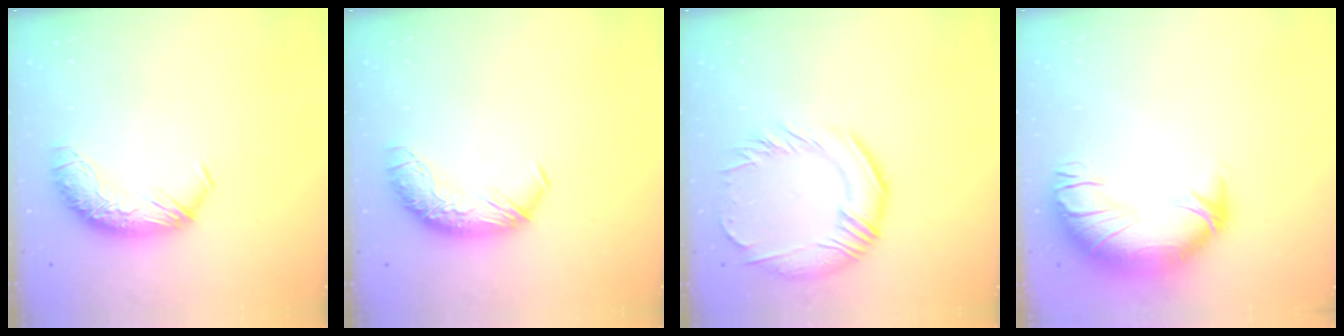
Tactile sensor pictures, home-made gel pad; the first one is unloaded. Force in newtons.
{"total": 0.0}
{"total": 5.1, "press": 4.7, "slide": 2.1}
{"total": 3.8, "press": 2.1, "slide": 3.2}